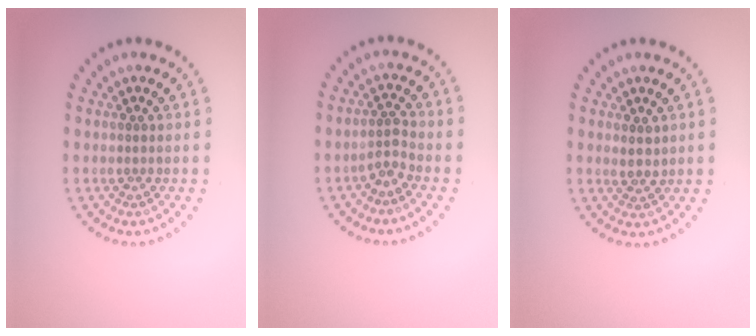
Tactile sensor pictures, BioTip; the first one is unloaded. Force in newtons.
{"total": 1.7, "press": 1.1, "slide": 1.3}
{"total": 1.3, "press": 1.2, "slide": 0.6}